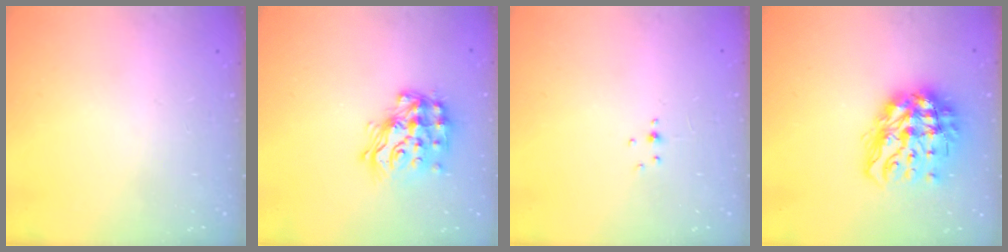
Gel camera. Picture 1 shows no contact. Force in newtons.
{"total": 15.7, "press": 15.6, "slide": 1.2}
{"total": 1.8, "press": 1.8, "slide": 0.2}
{"total": 17.9, "press": 17.8, "slide": 1.8}